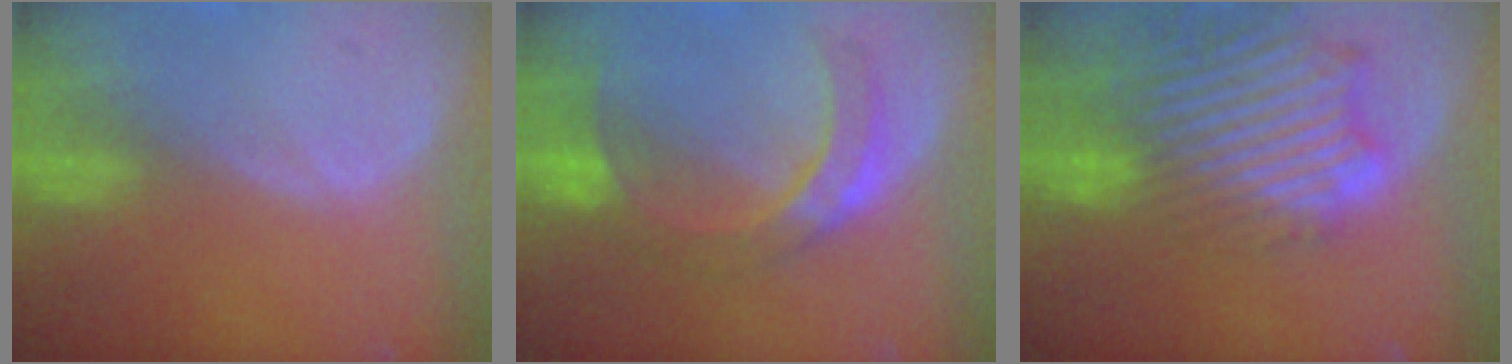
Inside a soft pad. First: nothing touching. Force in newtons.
{"total": 7.0, "press": 6.9, "slide": 1.0}
{"total": 13.6, "press": 11.7, "slide": 6.8}